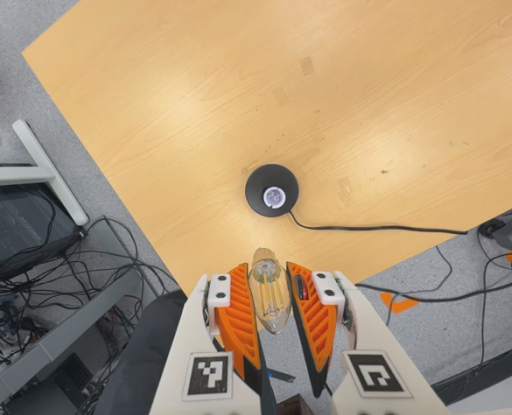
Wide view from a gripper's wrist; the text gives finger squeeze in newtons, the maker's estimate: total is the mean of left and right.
{"total": 14.5, "left": 15.6, "right": 13.4}